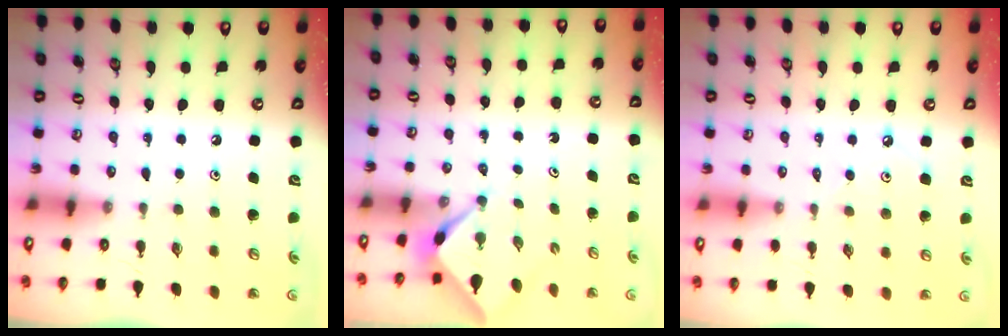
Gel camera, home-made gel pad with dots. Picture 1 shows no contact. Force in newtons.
{"total": 2.3, "press": 2.2, "slide": 0.3}
{"total": 1.7, "press": 1.7, "slide": 0.3}